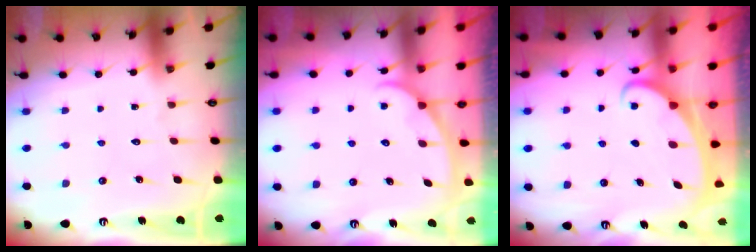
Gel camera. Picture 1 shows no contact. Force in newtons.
{"total": 1.5, "press": 1.4, "slide": 0.2}
{"total": 2.4, "press": 2.4, "slide": 0.3}